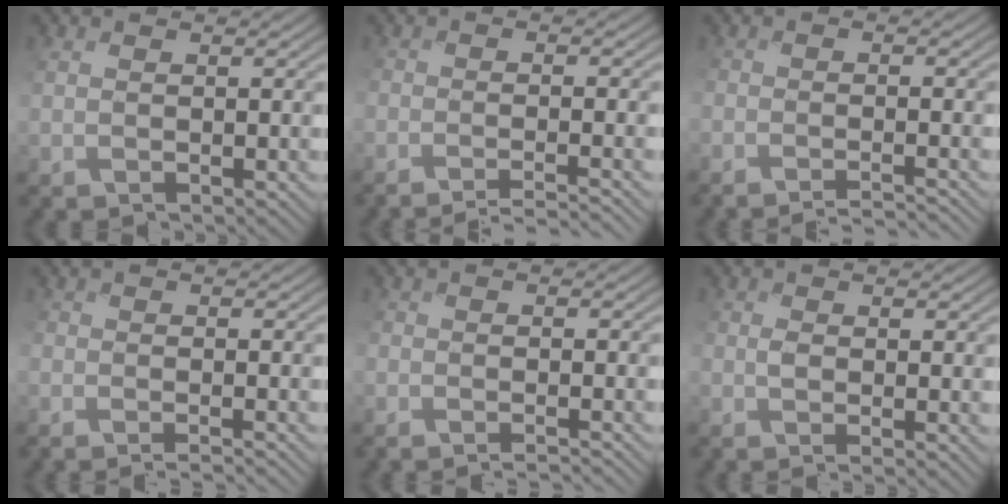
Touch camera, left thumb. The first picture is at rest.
{"total": 4.7, "force": [-3.9, 0.6, 2.5], "torque": [-0.037, 0.005, -0.065]}
{"total": 4.5, "force": [-3.9, 0.7, 2.2], "torque": [-0.033, 0.002, -0.062]}
{"total": 3.5, "force": [-2.7, 0.9, 2.1], "torque": [-0.025, -0.005, -0.034]}
{"total": 3.7, "force": [-3.1, 0.8, 2.0], "torque": [-0.029, -0.004, -0.042]}
{"total": 2.2, "force": [-0.1, 0.6, 2.1], "torque": [-0.044, 0.002, -0.007]}